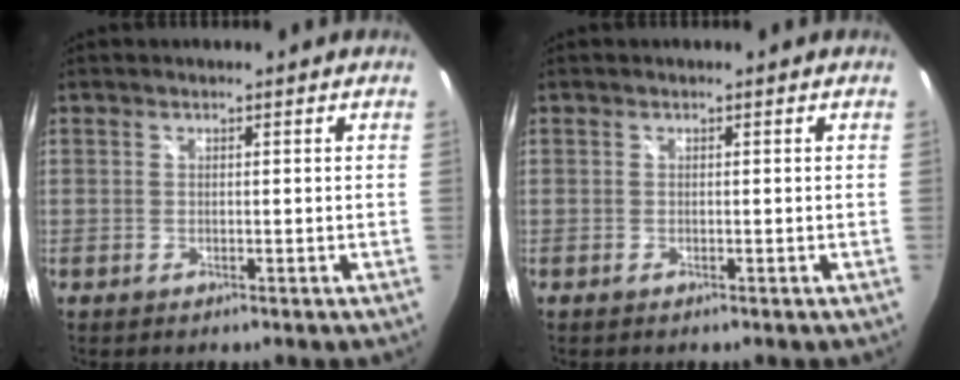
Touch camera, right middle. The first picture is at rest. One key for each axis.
{"total": 0.0}